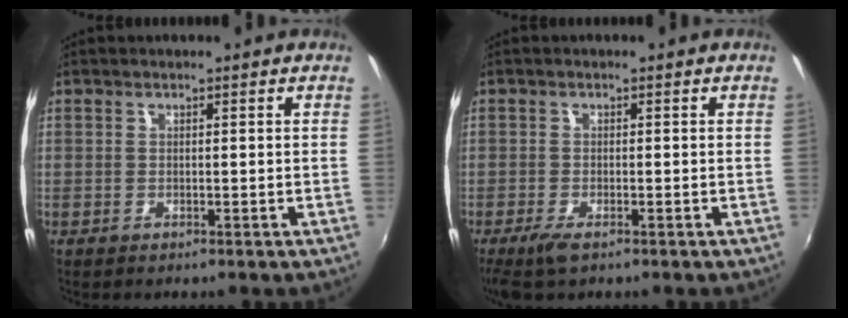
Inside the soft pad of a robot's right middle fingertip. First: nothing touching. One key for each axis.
{"total": 3.8, "fx": -2.5, "fy": 0.9, "fz": 2.7, "tx": -0.064, "ty": -0.014, "tz": -0.046}